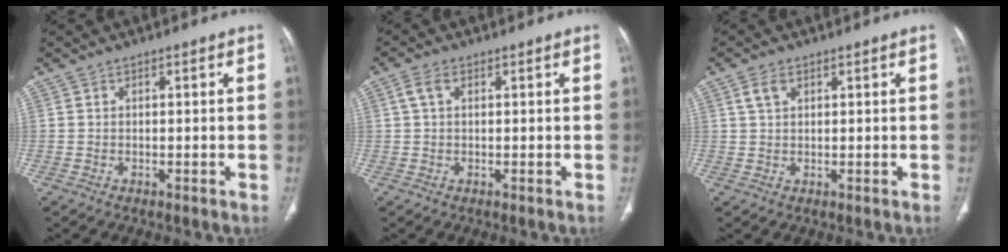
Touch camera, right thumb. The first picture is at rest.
{"total": 2.5, "force": [0.8, 1.5, 1.8], "torque": [-0.045, 0.010, 0.016]}
{"total": 2.6, "force": [1.3, 1.5, 1.7], "torque": [-0.033, 0.004, 0.028]}